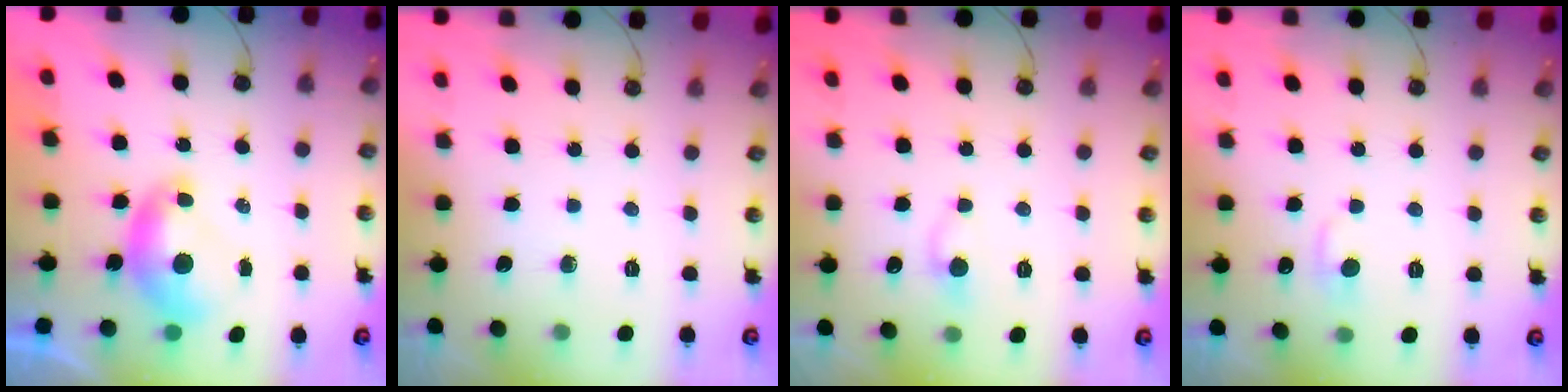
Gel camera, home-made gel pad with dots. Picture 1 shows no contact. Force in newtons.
{"total": 0.0}
{"total": 0.0}
{"total": 1.8, "press": 1.7, "slide": 0.6}